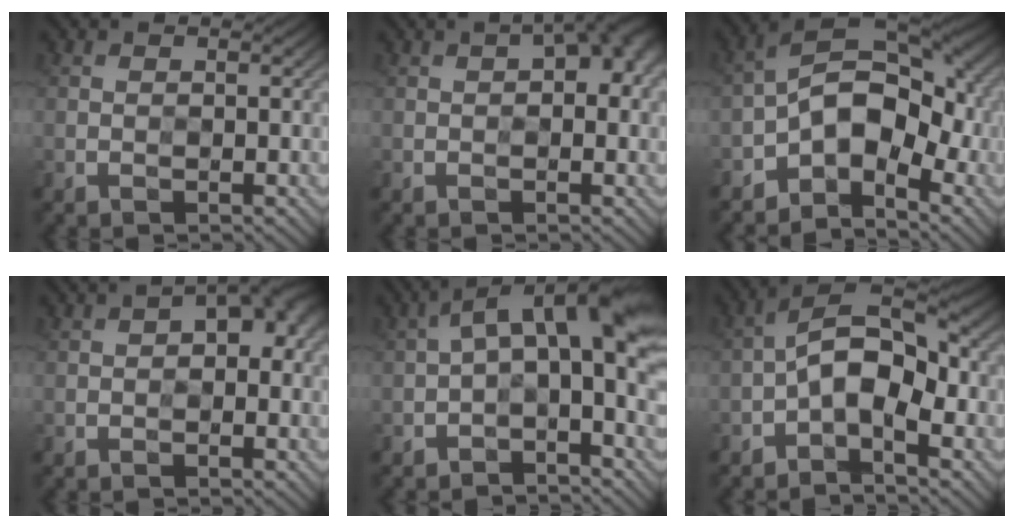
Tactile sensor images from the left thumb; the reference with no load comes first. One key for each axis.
{"total": 4.7, "fx": 1.0, "fy": 2.3, "fz": 3.9, "tx": -0.043, "ty": 0.016, "tz": 0.004}
{"total": 10.2, "fx": -3.9, "fy": 6.0, "fz": 7.3, "tx": -0.110, "ty": 0.001, "tz": -0.082}
{"total": 4.7, "fx": 0.8, "fy": 2.6, "fz": 3.9, "tx": -0.041, "ty": 0.009, "tz": 0.008}
{"total": 8.2, "fx": 0.3, "fy": 3.0, "fz": 7.6, "tx": -0.119, "ty": 0.024, "tz": -0.008}
{"total": 7.8, "fx": -2.4, "fy": 3.9, "fz": 6.2, "tx": -0.108, "ty": 0.015, "tz": -0.058}